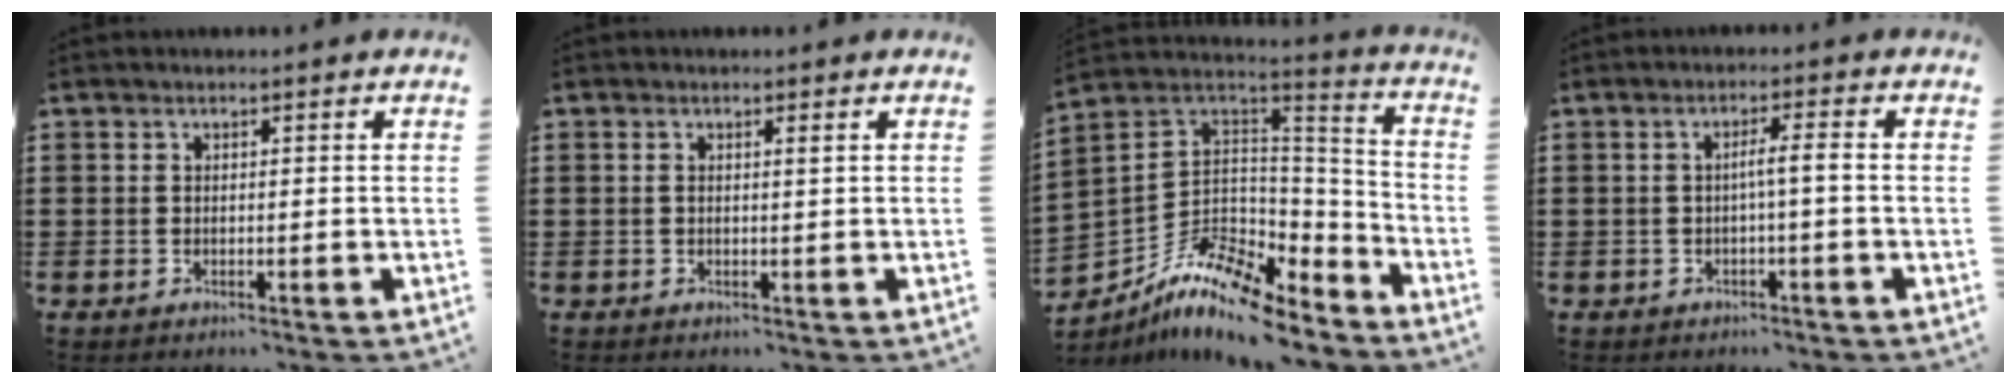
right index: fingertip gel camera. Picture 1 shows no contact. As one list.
[{"total": 0.8, "force": [0.2, 0.0, 0.7], "torque": [-0.014, -0.001, 0.004]}, {"total": 10.8, "force": [-8.0, 4.0, 6.0], "torque": [-0.130, 0.011, -0.155]}, {"total": 2.6, "force": [-0.5, -0.1, 2.6], "torque": [-0.047, -0.001, -0.012]}]